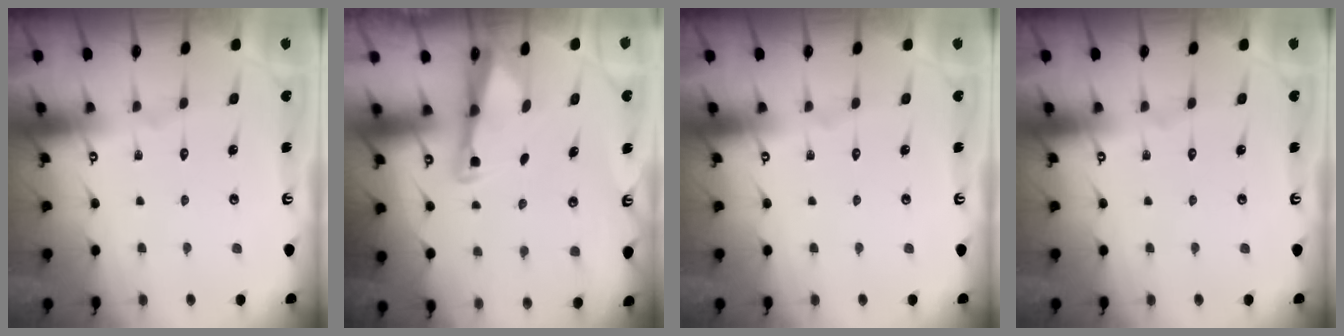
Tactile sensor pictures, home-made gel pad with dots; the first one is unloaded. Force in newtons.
{"total": 2.5, "press": 2.5, "slide": 0.2}
{"total": 0.0}
{"total": 0.0}